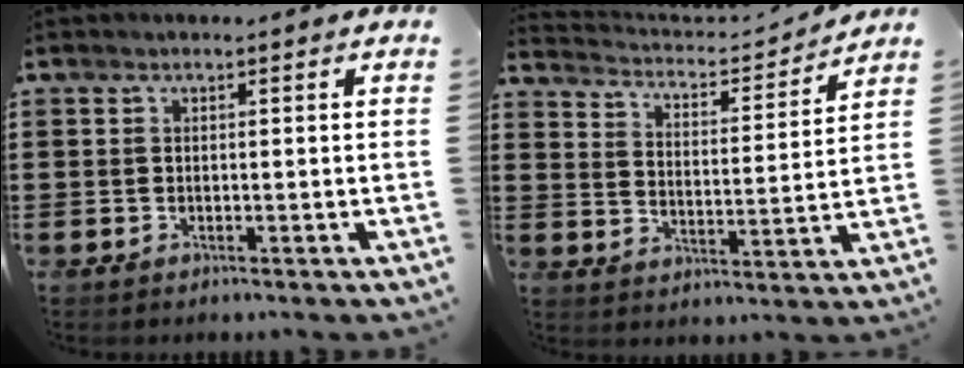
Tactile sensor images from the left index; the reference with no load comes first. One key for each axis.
{"total": 3.3, "fx": 3.3, "fy": 0.4, "fz": 0.6, "tx": -0.034, "ty": -0.028, "tz": 0.047}